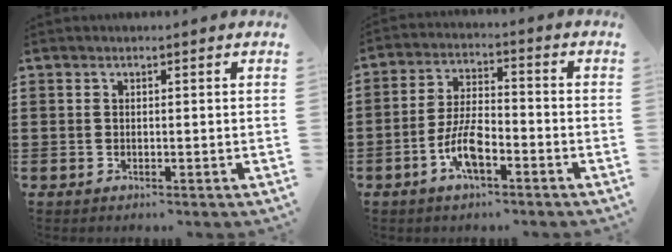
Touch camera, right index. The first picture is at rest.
{"total": 7.3, "force": [-3.4, 2.8, 5.8], "torque": [-0.135, -0.002, -0.070]}